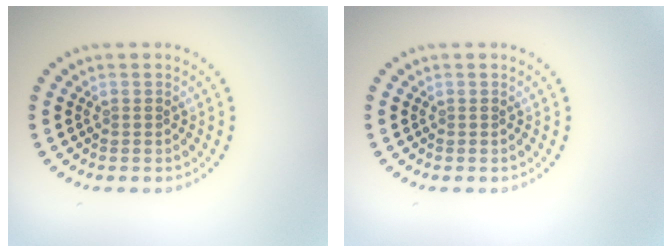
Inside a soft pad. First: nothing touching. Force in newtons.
{"total": 0.0}